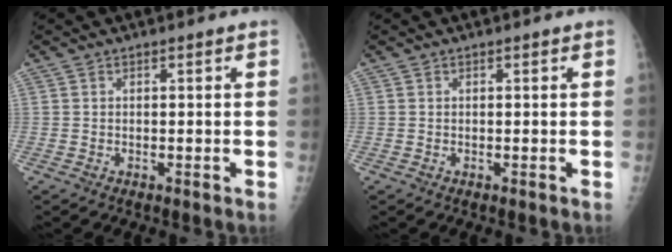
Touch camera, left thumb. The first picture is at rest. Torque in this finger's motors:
{"motor_torque": [0.01, 0.01, -0.03, -0.03, 0.00]}